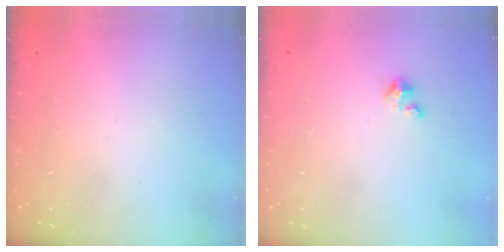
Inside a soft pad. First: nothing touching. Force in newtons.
{"total": 2.6, "press": 2.6, "slide": 0.2}